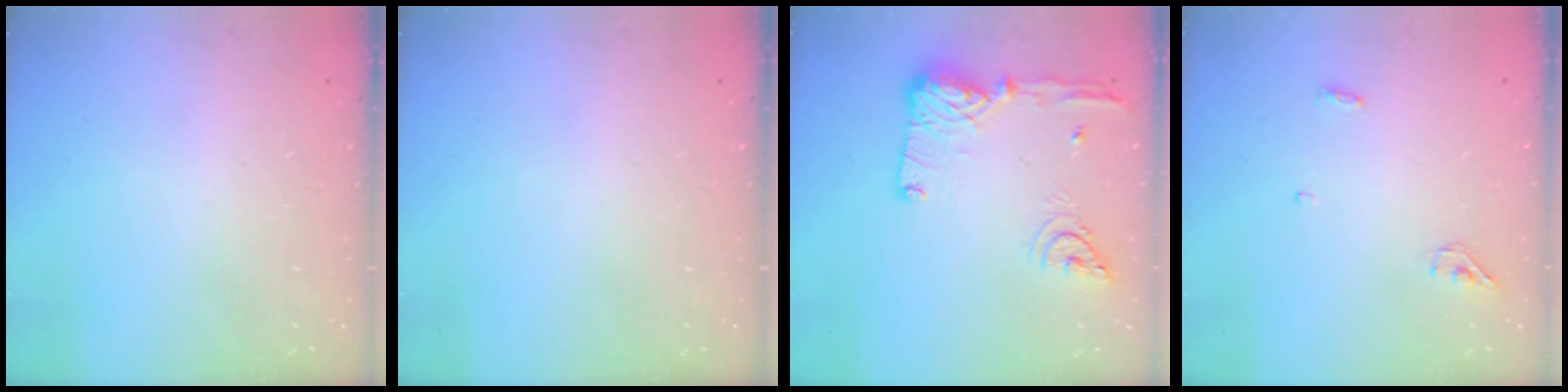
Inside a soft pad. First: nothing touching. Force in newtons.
{"total": 0.0}
{"total": 16.7, "press": 16.5, "slide": 2.8}
{"total": 3.7, "press": 3.6, "slide": 0.9}